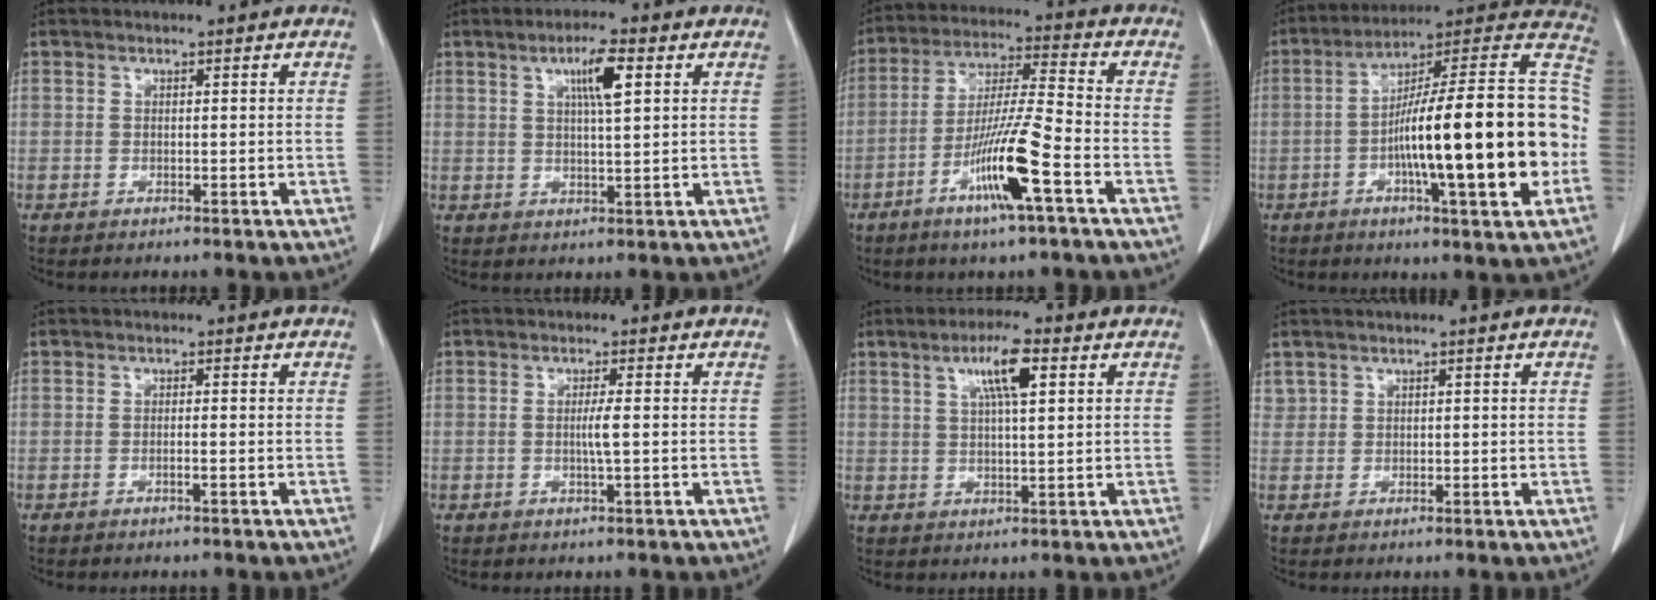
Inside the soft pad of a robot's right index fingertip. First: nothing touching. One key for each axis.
{"total": 5.7, "fx": 2.3, "fy": 0.6, "fz": 5.2, "tx": -0.092, "ty": 0.002, "tz": 0.038}
{"total": 12.1, "fx": -5.4, "fy": -0.3, "fz": 10.8, "tx": -0.209, "ty": -0.011, "tz": -0.103}
{"total": 25.7, "fx": -4.3, "fy": 2.0, "fz": 25.2, "tx": -0.329, "ty": 0.014, "tz": -0.075}
{"total": 0.8, "fx": -0.3, "fy": -0.1, "fz": 0.7, "tx": -0.013, "ty": 0.000, "tz": -0.005}
{"total": 2.2, "fx": -0.1, "fy": -0.3, "fz": 2.2, "tx": -0.043, "ty": -0.003, "tz": -0.002}
{"total": 6.8, "fx": 2.8, "fy": 0.9, "fz": 6.1, "tx": -0.112, "ty": 0.007, "tz": 0.048}
{"total": 1.5, "fx": 1.0, "fy": 1.1, "fz": 0.3, "tx": -0.001, "ty": 0.004, "tz": 0.022}